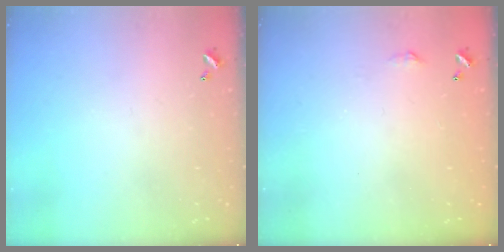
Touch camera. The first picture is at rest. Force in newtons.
{"total": 2.3, "press": 2.3, "slide": 0.4}